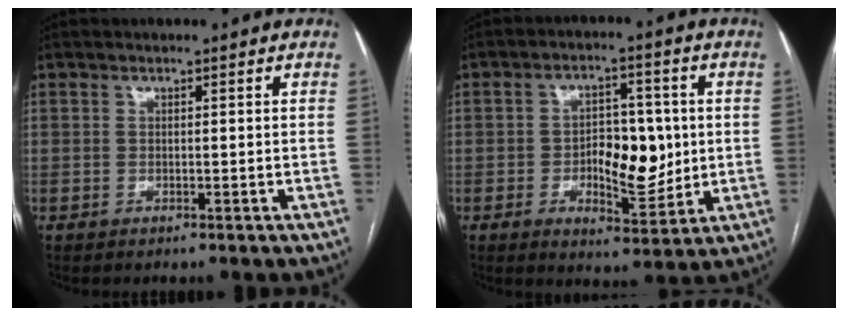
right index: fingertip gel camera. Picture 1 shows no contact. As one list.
[{"total": 9.4, "force": [-0.5, 4.5, 8.2], "torque": [-0.125, 0.011, 0.000]}]